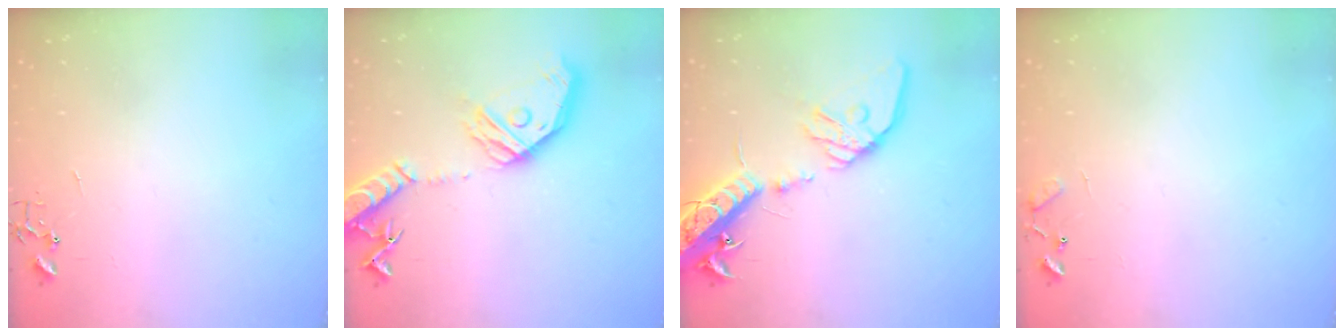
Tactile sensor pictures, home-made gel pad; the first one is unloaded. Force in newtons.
{"total": 21.3, "press": 21.1, "slide": 3.1}
{"total": 19.7, "press": 19.2, "slide": 4.1}
{"total": 7.6, "press": 7.5, "slide": 0.6}